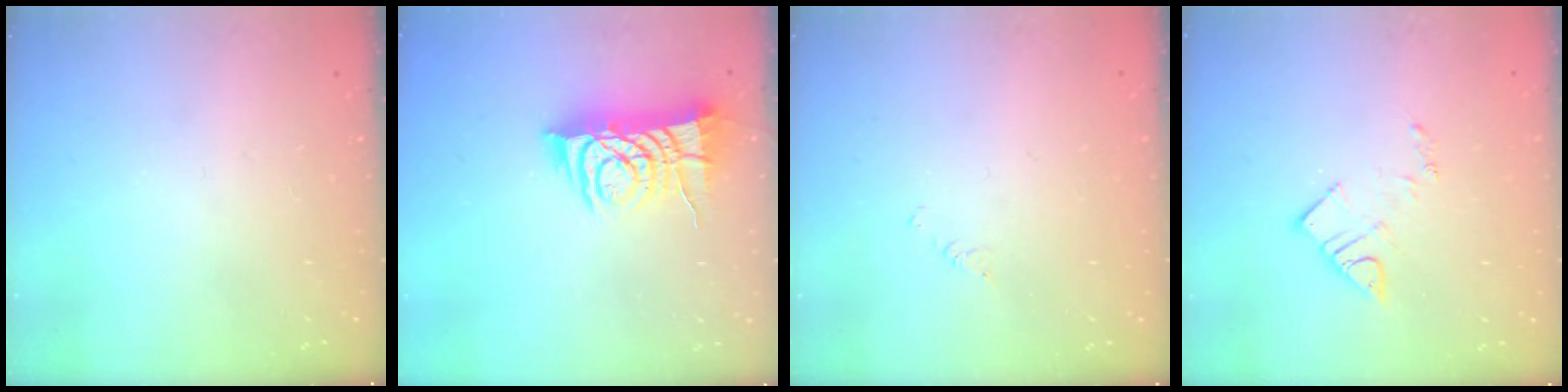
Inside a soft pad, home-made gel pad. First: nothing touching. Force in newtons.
{"total": 10.2, "press": 10.1, "slide": 1.1}
{"total": 2.0, "press": 2.0, "slide": 0.3}
{"total": 7.5, "press": 7.5, "slide": 0.7}